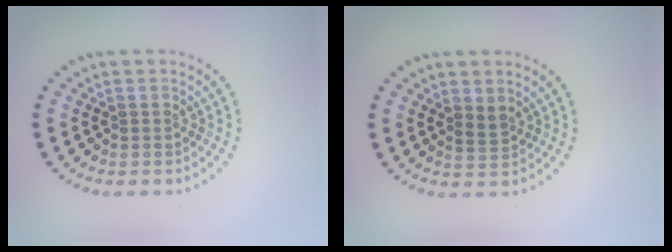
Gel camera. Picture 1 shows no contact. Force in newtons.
{"total": 1.3, "press": 1.0, "slide": 0.9}